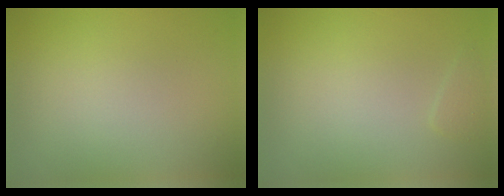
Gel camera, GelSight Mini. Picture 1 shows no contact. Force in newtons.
{"total": 0.7, "press": 0.7, "slide": 0.1}